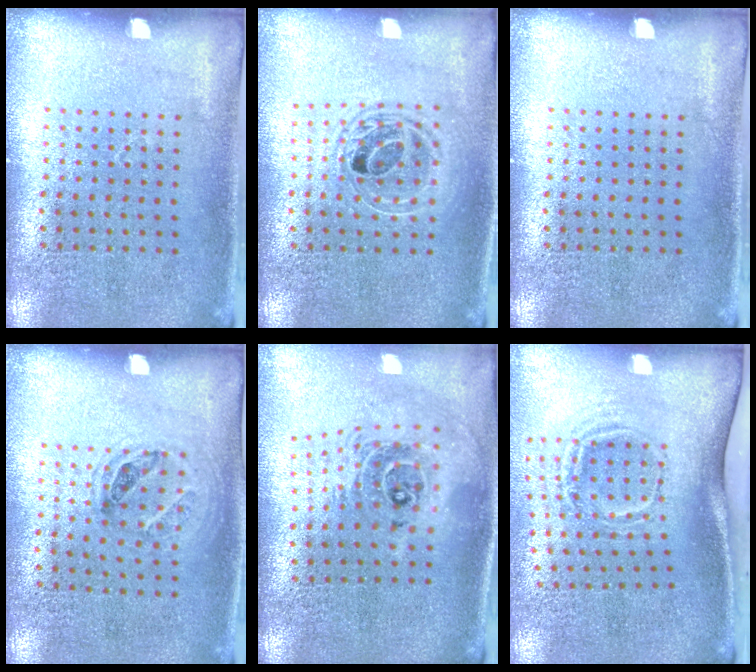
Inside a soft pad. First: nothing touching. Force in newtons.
{"total": 1.7, "press": 1.4, "slide": 0.9}
{"total": 0.0}
{"total": 1.1, "press": 0.8, "slide": 0.7}
{"total": 2.1, "press": 1.7, "slide": 1.4}
{"total": 1.9, "press": 1.2, "slide": 1.5}